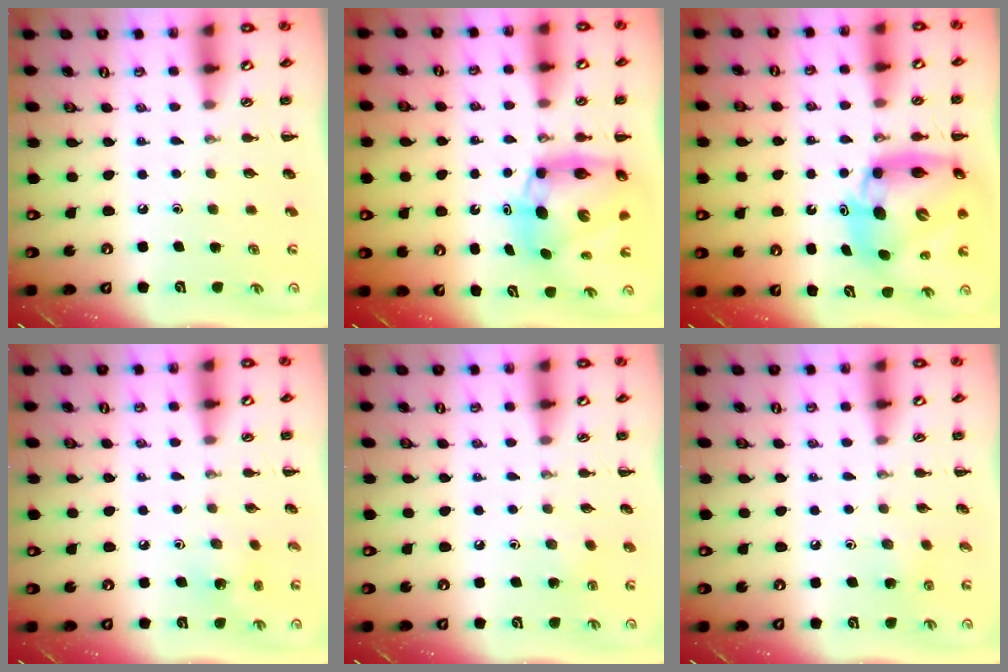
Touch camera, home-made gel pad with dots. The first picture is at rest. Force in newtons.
{"total": 9.3, "press": 8.8, "slide": 2.8}
{"total": 14.0, "press": 13.4, "slide": 4.1}
{"total": 1.8, "press": 1.7, "slide": 0.5}
{"total": 5.4, "press": 5.2, "slide": 1.4}
{"total": 2.7, "press": 2.5, "slide": 0.8}